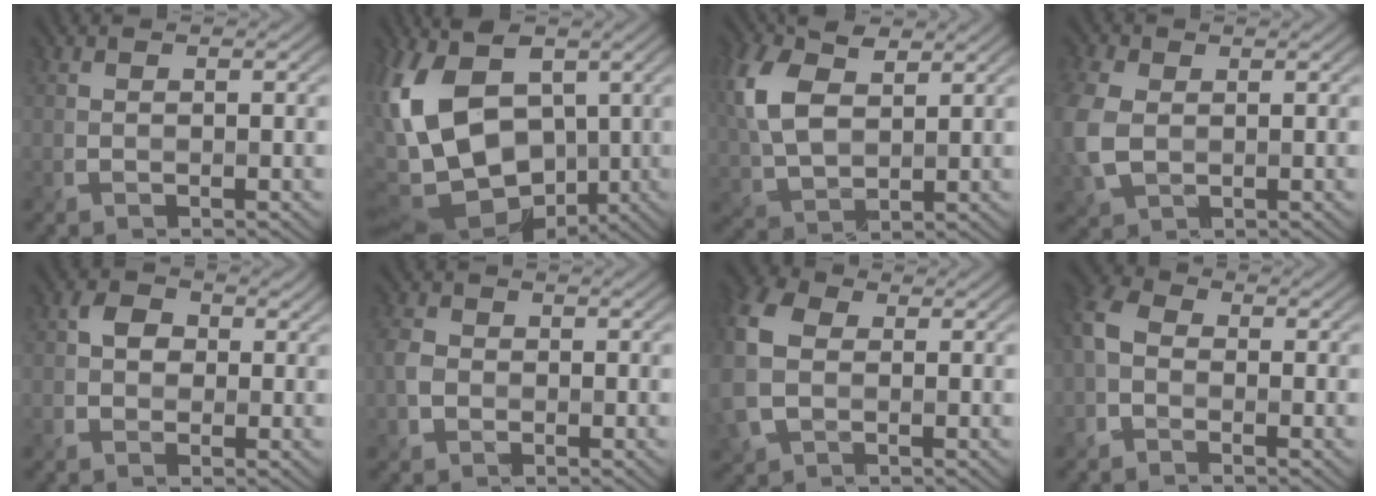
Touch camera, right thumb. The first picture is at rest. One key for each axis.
{"total": 17.0, "fx": -0.1, "fy": 11.3, "fz": 12.6, "tx": -0.271, "ty": -0.004, "tz": -0.004}
{"total": 10.2, "fx": 3.2, "fy": 6.1, "fz": 7.5, "tx": -0.206, "ty": 0.012, "tz": 0.061}
{"total": 6.6, "fx": -0.1, "fy": 4.8, "fz": 4.5, "tx": -0.154, "ty": -0.002, "tz": -0.005}
{"total": 2.5, "fx": 0.1, "fy": 2.2, "fz": 1.1, "tx": -0.017, "ty": 0.004, "tz": -0.010}
{"total": 2.6, "fx": -0.7, "fy": 2.2, "fz": 1.1, "tx": -0.029, "ty": 0.001, "tz": -0.023}
{"total": 8.8, "fx": 0.2, "fy": 6.4, "fz": 6.0, "tx": -0.188, "ty": -0.002, "tz": -0.007}
{"total": 4.6, "fx": -1.4, "fy": 3.4, "fz": 2.7, "tx": -0.069, "ty": 0.003, "tz": -0.042}